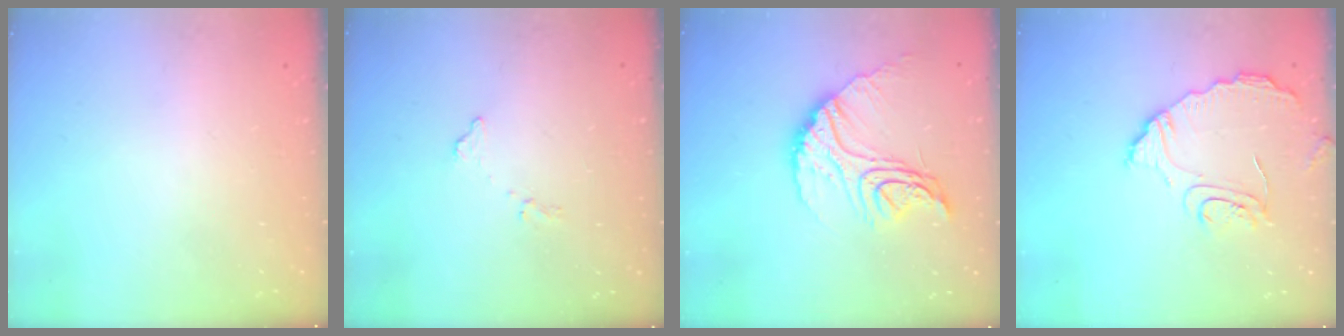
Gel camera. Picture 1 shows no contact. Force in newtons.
{"total": 7.7, "press": 7.6, "slide": 0.3}
{"total": 16.2, "press": 16.2, "slide": 1.2}
{"total": 10.6, "press": 10.6, "slide": 0.7}